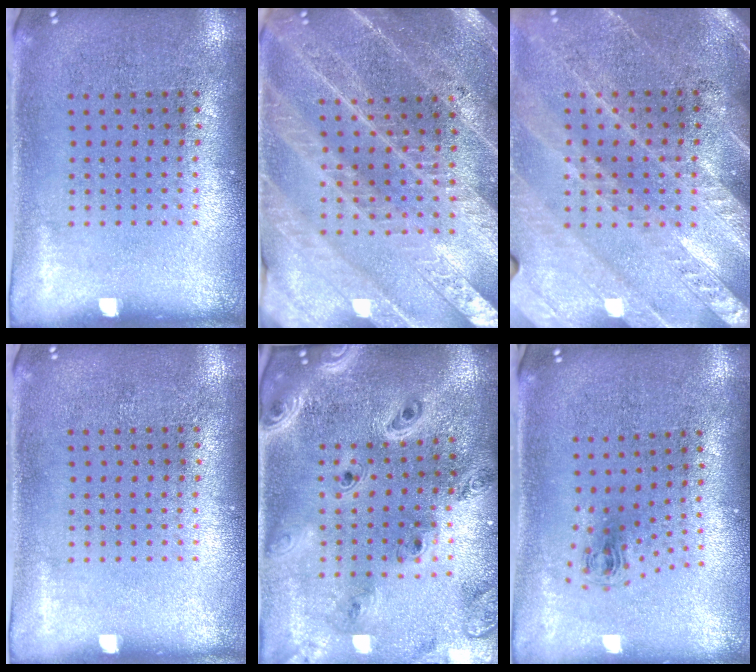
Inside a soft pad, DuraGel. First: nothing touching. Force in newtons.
{"total": 3.8, "press": 3.6, "slide": 1.4}
{"total": 2.9, "press": 2.6, "slide": 1.4}
{"total": 0.0}
{"total": 2.6, "press": 2.3, "slide": 1.2}
{"total": 0.8, "press": 0.4, "slide": 0.7}